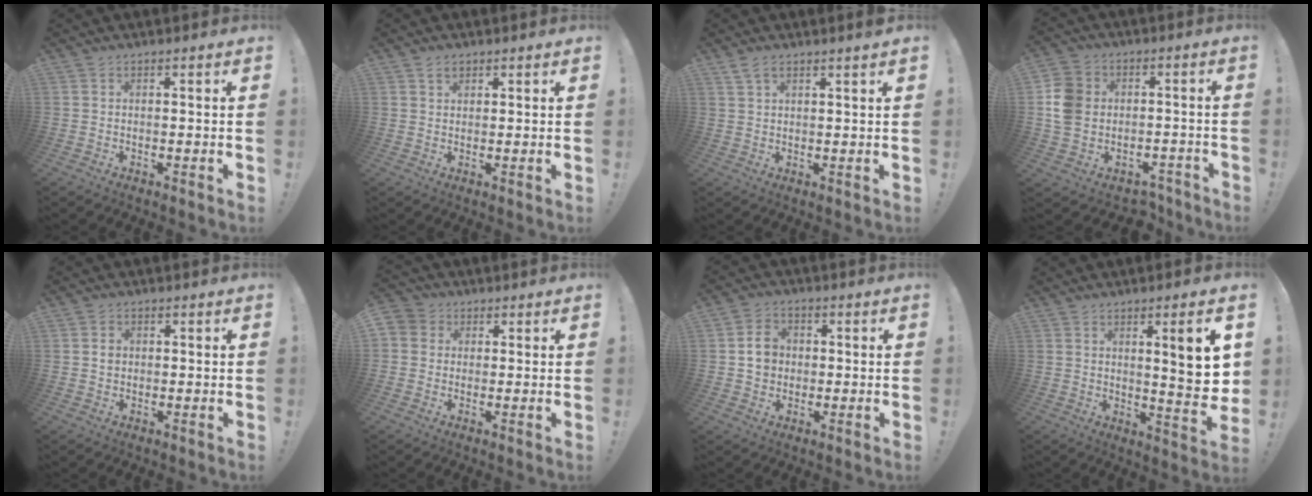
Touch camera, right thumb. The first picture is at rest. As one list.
[{"total": 2.1, "force": [1.4, 1.3, 0.8], "torque": [-0.005, -0.005, 0.024]}, {"total": 3.3, "force": [2.5, 0.5, 2.1], "torque": [-0.040, -0.009, 0.043]}, {"total": 11.9, "force": [-1.9, 10.3, 5.7], "torque": [-0.112, 0.028, -0.020]}, {"total": 1.6, "force": [0.0, 1.6, 0.5], "torque": [-0.002, 0.001, -0.002]}, {"total": 4.0, "force": [0.5, 3.8, 1.2], "torque": [-0.015, 0.004, 0.009]}, {"total": 7.1, "force": [0.5, 6.4, 3.1], "torque": [-0.035, 0.009, 0.012]}, {"total": 11.3, "force": [3.3, 1.5, 10.7], "torque": [-0.128, -0.029, 0.044]}]